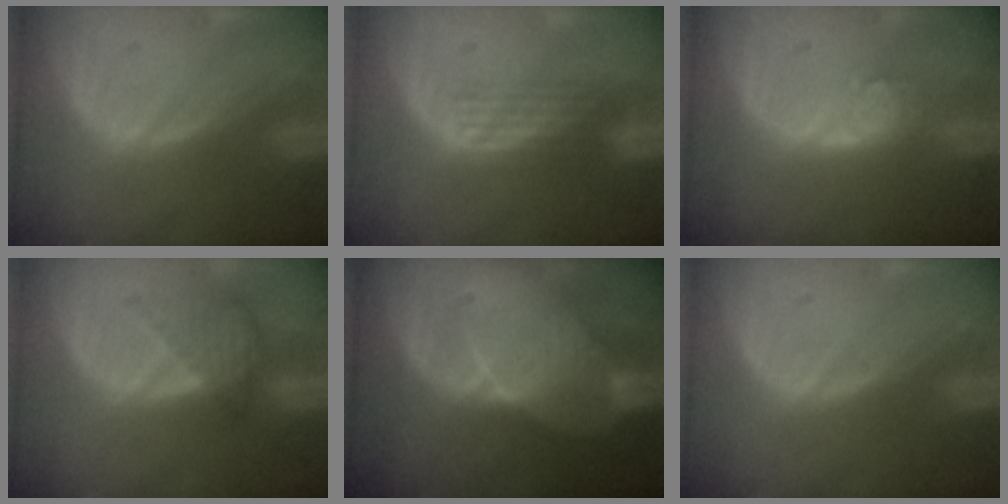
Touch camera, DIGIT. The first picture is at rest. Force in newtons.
{"total": 2.9, "press": 2.7, "slide": 1.2}
{"total": 4.0, "press": 3.7, "slide": 1.5}
{"total": 4.5, "press": 4.2, "slide": 1.7}
{"total": 7.4, "press": 6.9, "slide": 2.5}
{"total": 0.0}